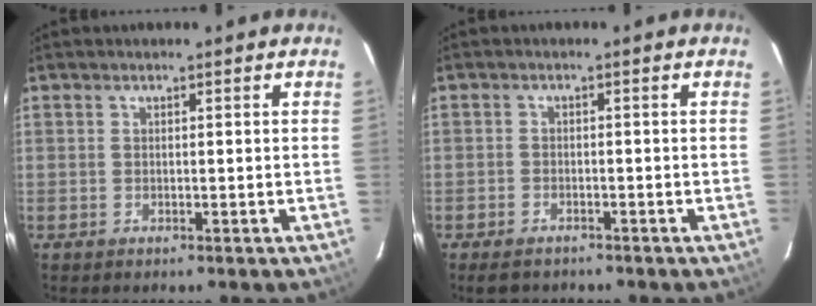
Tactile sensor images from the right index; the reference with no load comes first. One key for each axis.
{"total": 3.8, "fx": -3.0, "fy": 2.1, "fz": 1.0, "tx": -0.033, "ty": -0.001, "tz": -0.049}